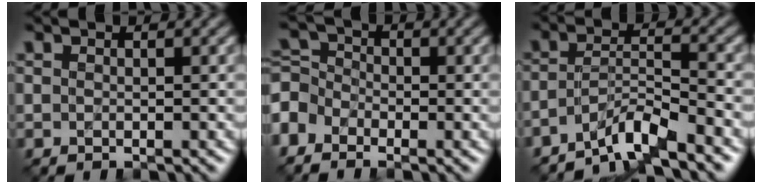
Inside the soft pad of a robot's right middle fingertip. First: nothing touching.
{"total": 3.4, "force": [-2.1, 2.4, 1.2], "torque": [-0.032, 0.007, -0.060]}
{"total": 4.6, "force": [-3.8, 0.6, 2.5], "torque": [-0.039, 0.007, -0.076]}